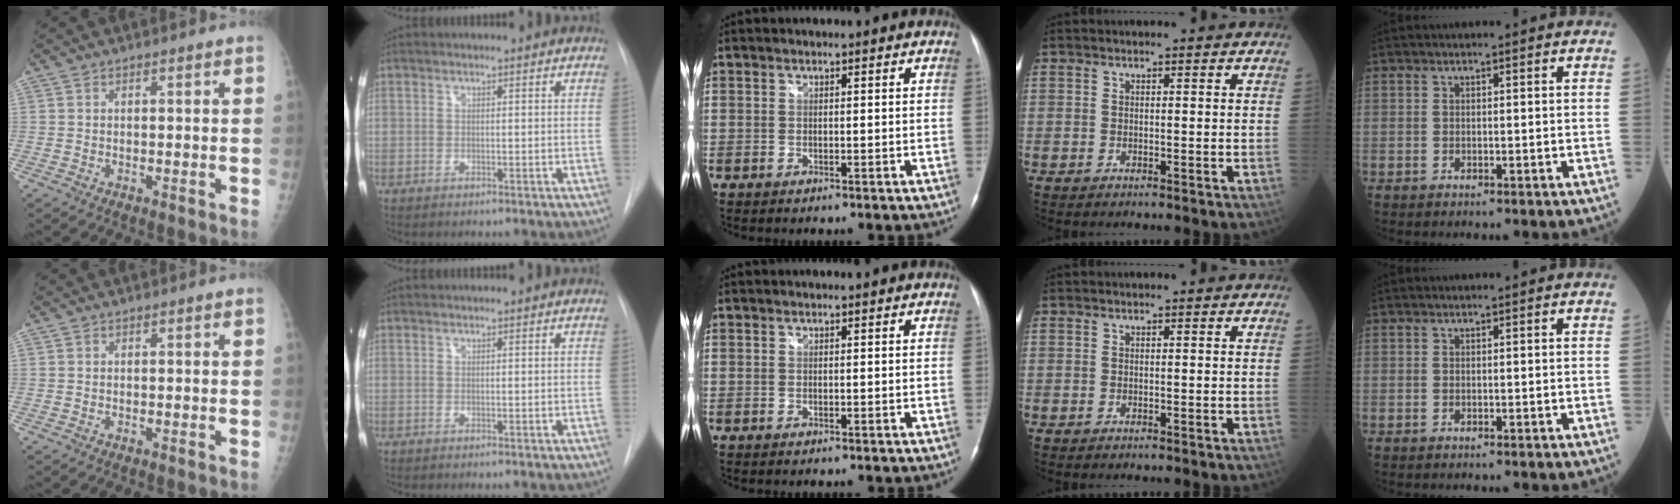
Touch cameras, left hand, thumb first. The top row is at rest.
{}